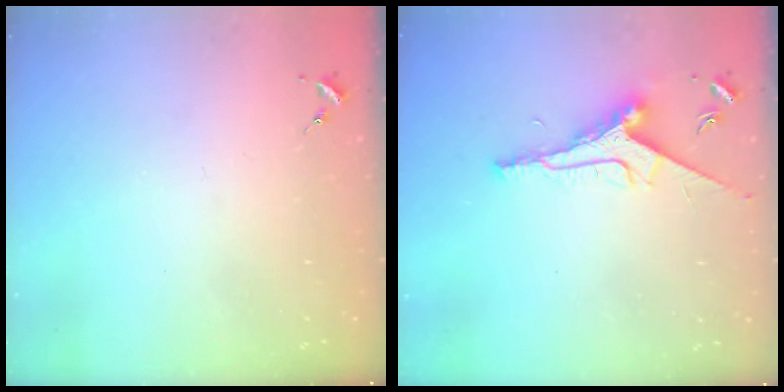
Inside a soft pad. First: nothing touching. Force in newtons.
{"total": 9.5, "press": 9.5, "slide": 0.8}